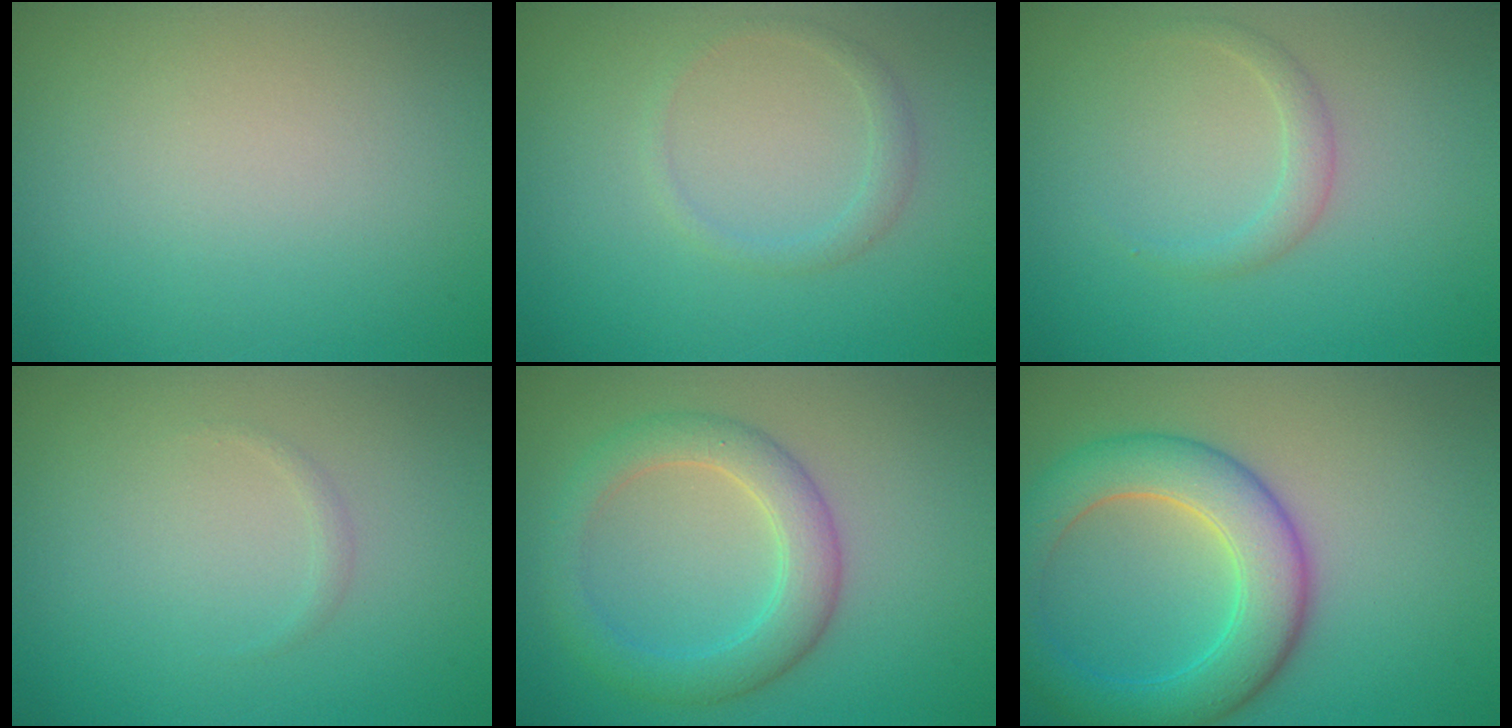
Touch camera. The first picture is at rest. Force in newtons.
{"total": 1.2, "press": 1.1, "slide": 0.1}
{"total": 1.4, "press": 1.4, "slide": 0.1}
{"total": 0.6, "press": 0.6, "slide": 0.0}
{"total": 4.3, "press": 4.3, "slide": 0.2}
{"total": 6.8, "press": 6.8, "slide": 0.3}